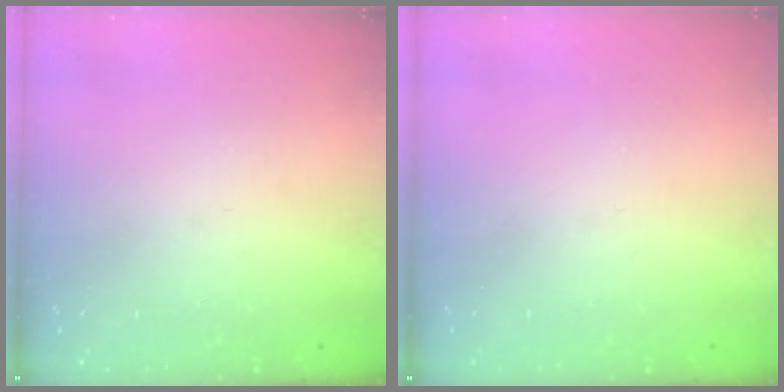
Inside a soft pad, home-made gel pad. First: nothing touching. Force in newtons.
{"total": 0.0}